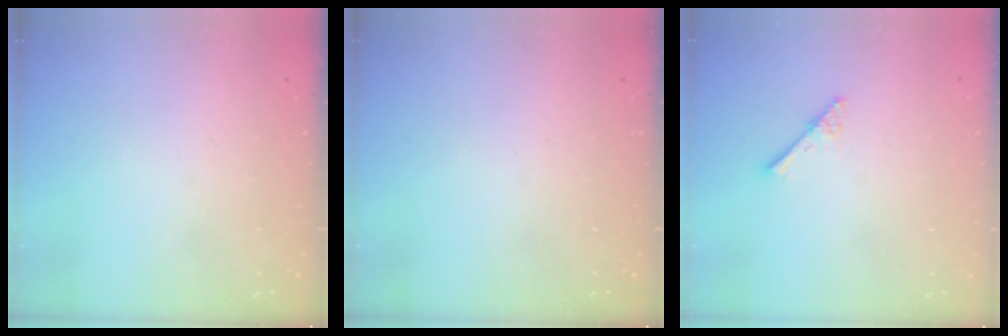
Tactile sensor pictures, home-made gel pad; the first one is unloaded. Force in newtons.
{"total": 0.0}
{"total": 2.9, "press": 2.9, "slide": 0.2}